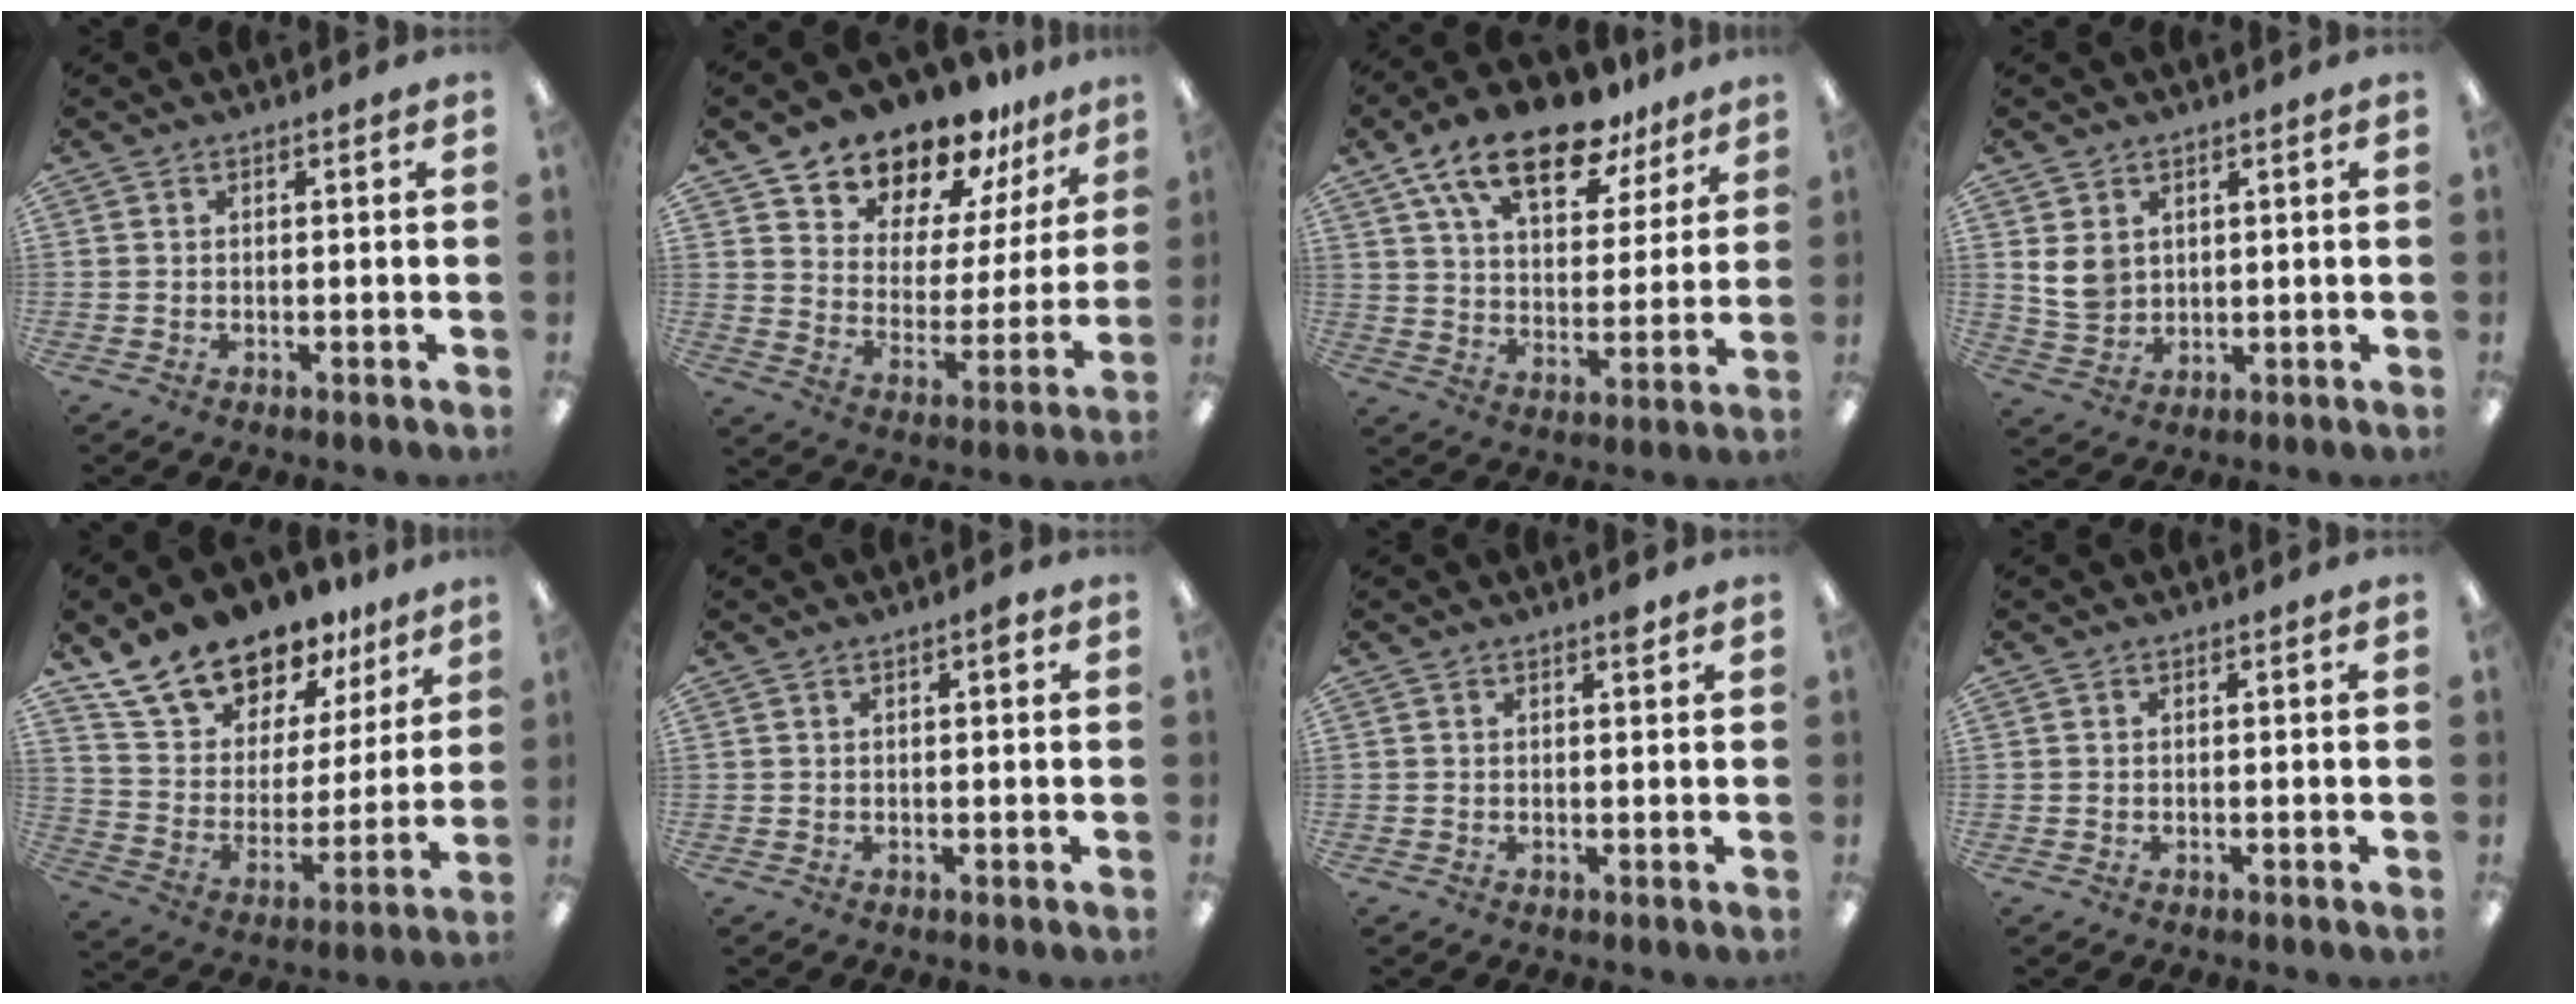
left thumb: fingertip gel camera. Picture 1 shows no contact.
{"total": 14.1, "force": [12.9, 5.4, 1.9], "torque": [-0.046, -0.120, 0.237]}
{"total": 17.8, "force": [12.1, 8.0, 10.4], "torque": [-0.176, -0.056, 0.211]}
{"total": 6.0, "force": [2.1, 5.0, 2.6], "torque": [-0.050, 0.000, 0.040]}
{"total": 16.1, "force": [14.2, 6.8, 3.2], "torque": [-0.086, -0.112, 0.264]}
{"total": 1.7, "force": [0.8, 0.5, 1.4], "torque": [-0.021, 0.002, 0.010]}
{"total": 1.5, "force": [1.1, 0.4, 1.0], "torque": [-0.006, -0.004, 0.014]}
{"total": 0.0}